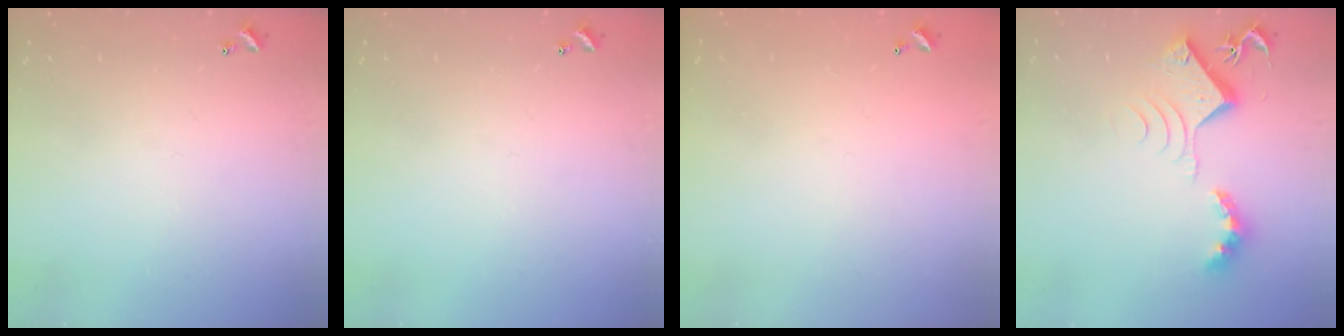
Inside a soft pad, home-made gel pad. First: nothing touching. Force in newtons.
{"total": 0.0}
{"total": 2.8, "press": 2.8, "slide": 0.1}
{"total": 10.4, "press": 10.3, "slide": 0.5}